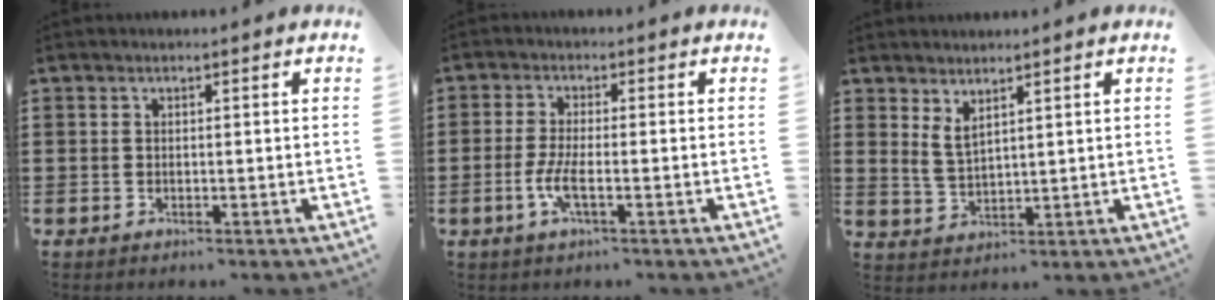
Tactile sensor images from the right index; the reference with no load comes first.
{"total": 4.4, "force": [-1.6, 0.9, 4.0], "torque": [-0.096, -0.009, -0.037]}
{"total": 2.8, "force": [2.2, 0.8, 1.5], "torque": [-0.036, 0.004, 0.041]}